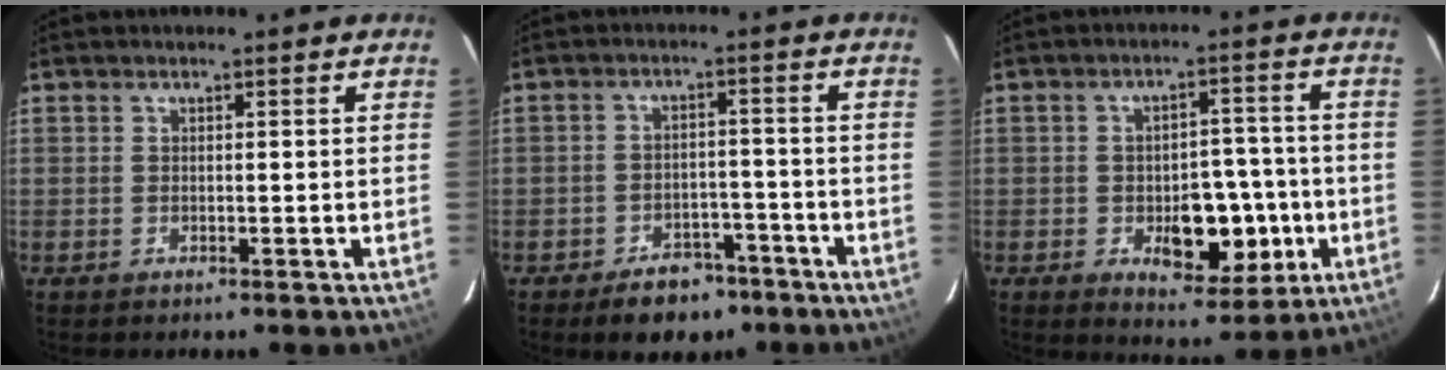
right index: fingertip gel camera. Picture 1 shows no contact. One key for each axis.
{"total": 7.1, "fx": -4.8, "fy": 4.0, "fz": 3.2, "tx": -0.047, "ty": 0.006, "tz": -0.070}
{"total": 9.9, "fx": -2.7, "fy": 5.2, "fz": 8.0, "tx": -0.103, "ty": 0.012, "tz": -0.029}